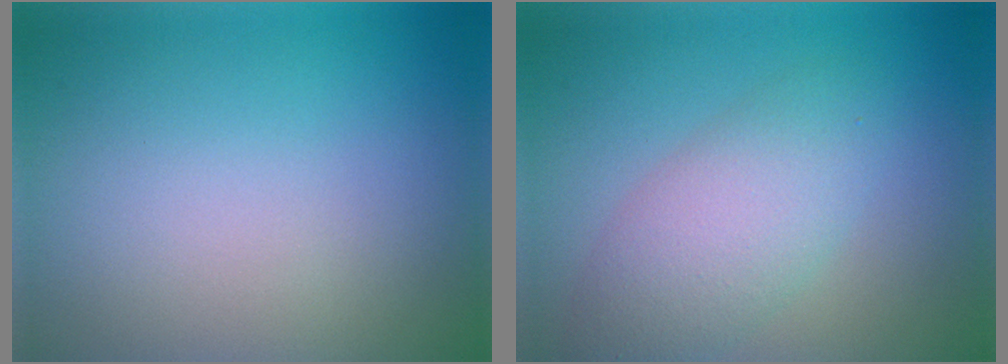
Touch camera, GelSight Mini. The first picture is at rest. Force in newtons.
{"total": 4.6, "press": 4.6, "slide": 0.2}